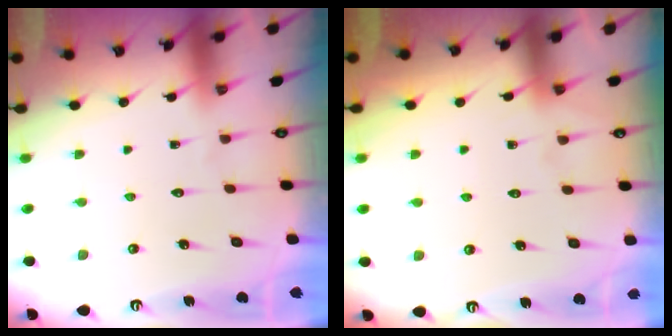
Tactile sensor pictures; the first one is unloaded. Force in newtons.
{"total": 3.4, "press": 3.4, "slide": 0.4}